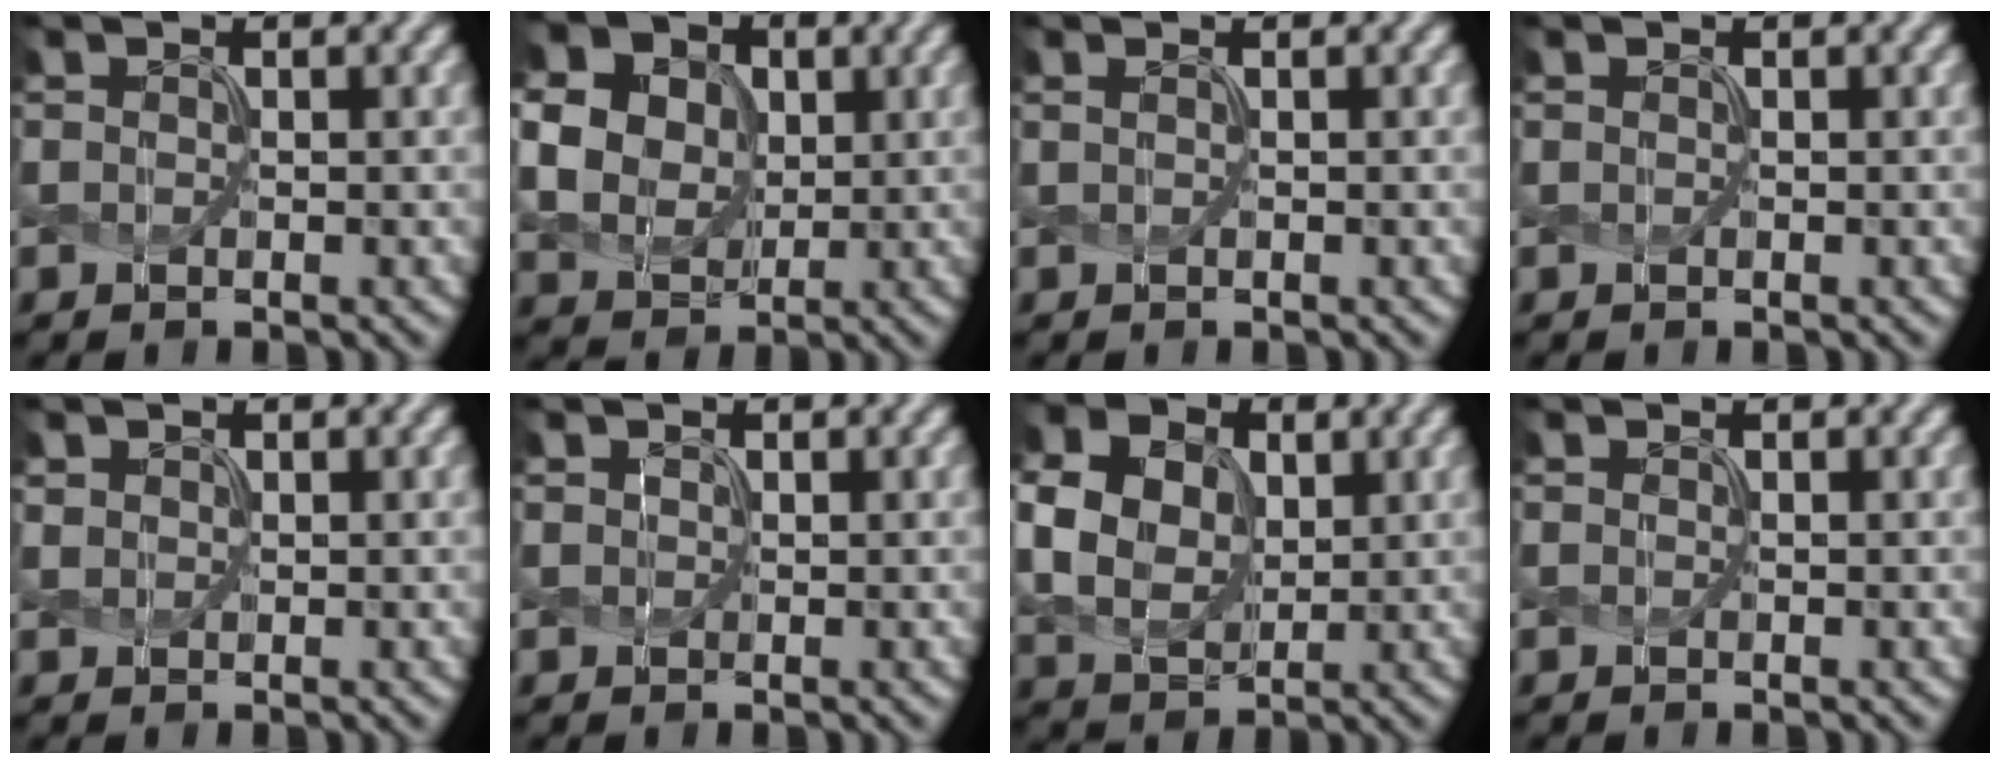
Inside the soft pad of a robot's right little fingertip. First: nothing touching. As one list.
[{"total": 9.0, "force": [2.6, 7.6, 4.2], "torque": [-0.120, 0.036, 0.059]}, {"total": 1.3, "force": [0.5, 0.7, 0.9], "torque": [-0.001, 0.004, -0.011]}, {"total": 0.0}, {"total": 0.8, "force": [0.2, 0.3, -0.7], "torque": [0.007, 0.004, 0.016]}, {"total": 1.0, "force": [0.0, 0.1, -0.9], "torque": [0.017, 0.000, 0.011]}, {"total": 6.8, "force": [1.3, 5.4, 3.9], "torque": [-0.122, 0.014, 0.037]}, {"total": 0.9, "force": [-0.3, -0.3, -0.8], "torque": [0.012, 0.004, 0.002]}]